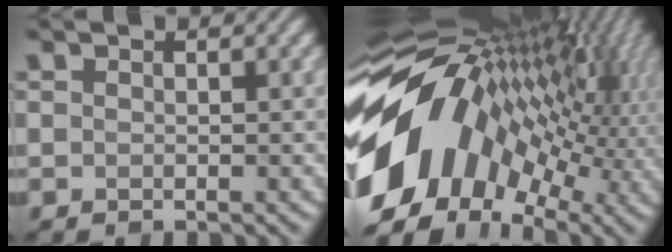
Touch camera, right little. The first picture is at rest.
{"total": 16.6, "force": [0.3, 10.1, 13.1], "torque": [-0.232, 0.024, -0.009]}